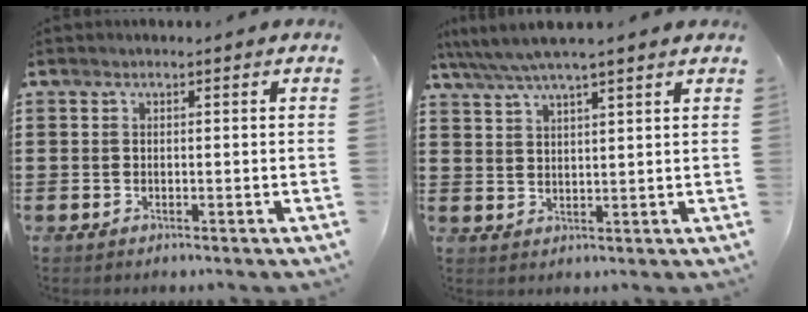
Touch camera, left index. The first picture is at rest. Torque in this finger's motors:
{"motor_torque": [2.14, 0.00, 0.53, 0.02]}